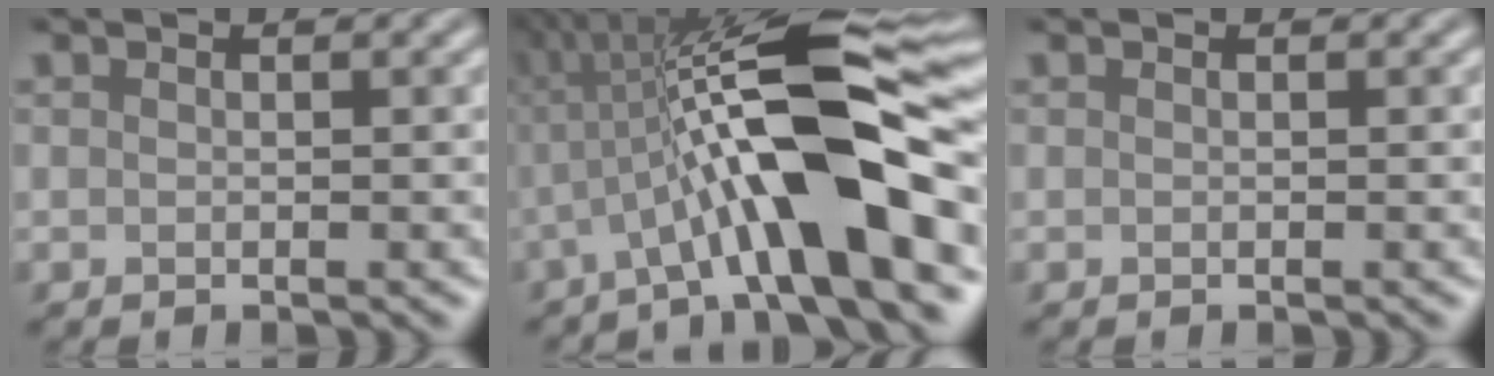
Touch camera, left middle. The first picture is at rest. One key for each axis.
{"total": 11.6, "fx": -2.7, "fy": 1.6, "fz": 11.2, "tx": -0.195, "ty": 0.015, "tz": -0.020}
{"total": 0.0}